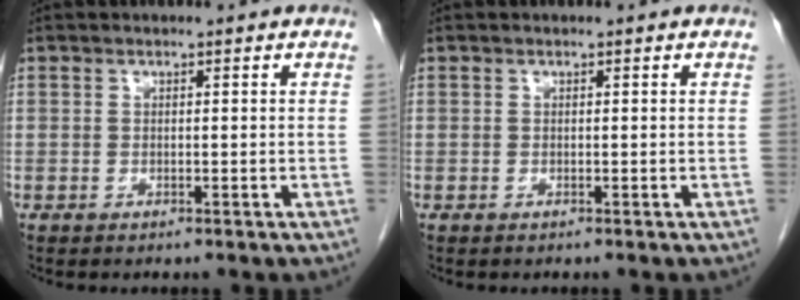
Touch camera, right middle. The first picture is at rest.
{"total": 0.0}